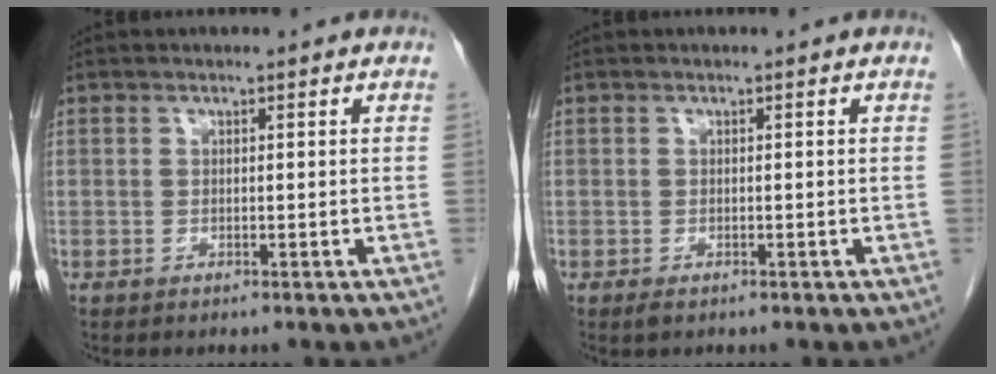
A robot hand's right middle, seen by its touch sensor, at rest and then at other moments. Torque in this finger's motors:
{"motor_torque": [0.40, -0.15, 0.02, 0.02]}